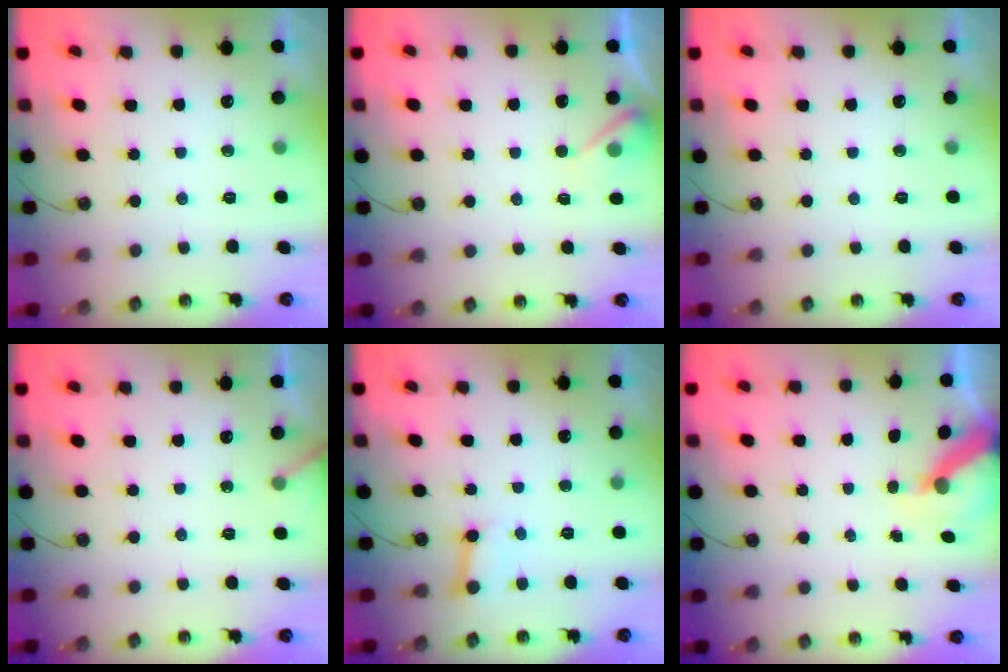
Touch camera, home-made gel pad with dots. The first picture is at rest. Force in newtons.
{"total": 5.2, "press": 5.1, "slide": 0.8}
{"total": 0.0}
{"total": 2.7, "press": 2.7, "slide": 0.2}
{"total": 3.3, "press": 3.3, "slide": 0.2}
{"total": 6.1, "press": 6.0, "slide": 0.9}